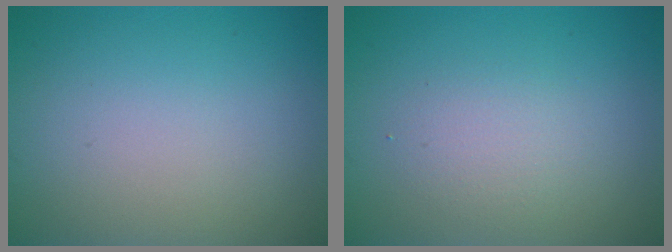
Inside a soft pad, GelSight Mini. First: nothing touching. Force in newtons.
{"total": 1.9, "press": 1.9, "slide": 0.1}